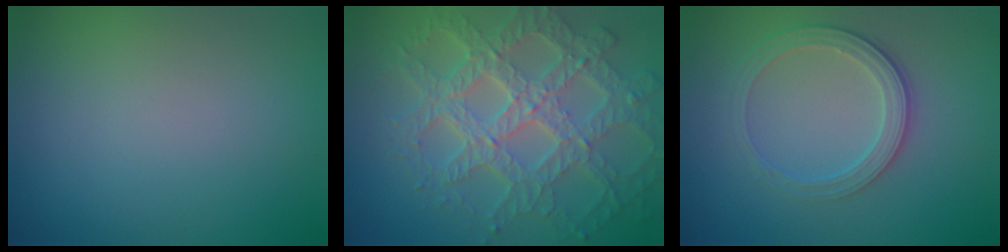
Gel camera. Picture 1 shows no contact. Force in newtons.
{"total": 7.9, "press": 5.7, "slide": 5.6}
{"total": 3.0, "press": 2.6, "slide": 1.4}